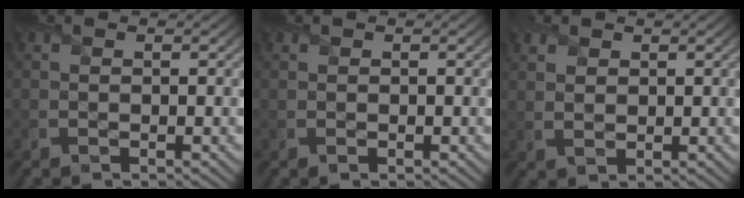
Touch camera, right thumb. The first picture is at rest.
{"total": 0.0}
{"total": 2.2, "force": [1.5, 1.2, 1.0], "torque": [-0.027, 0.002, 0.033]}